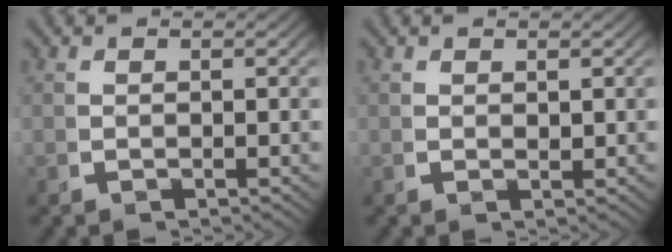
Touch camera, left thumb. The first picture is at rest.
{"total": 0.6, "force": [0.5, 0.2, 0.2], "torque": [0.004, -0.002, 0.012]}